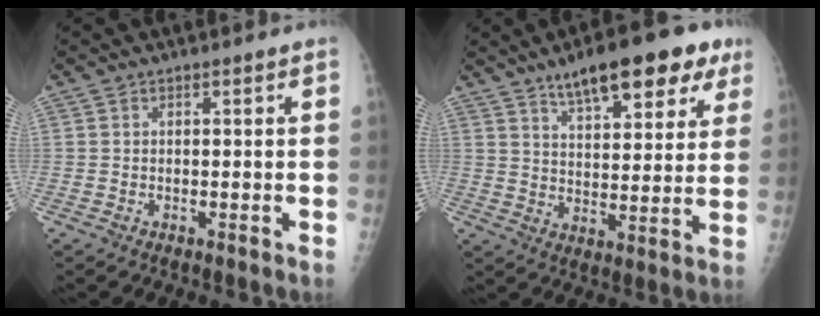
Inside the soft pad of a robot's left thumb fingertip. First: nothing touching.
{"total": 16.4, "force": [10.2, 6.0, 11.3], "torque": [-0.120, -0.031, 0.150]}